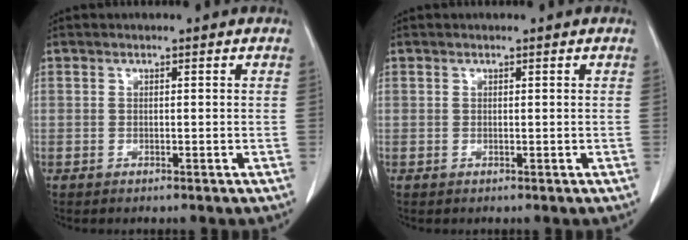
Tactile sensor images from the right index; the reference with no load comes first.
{"total": 0.0}